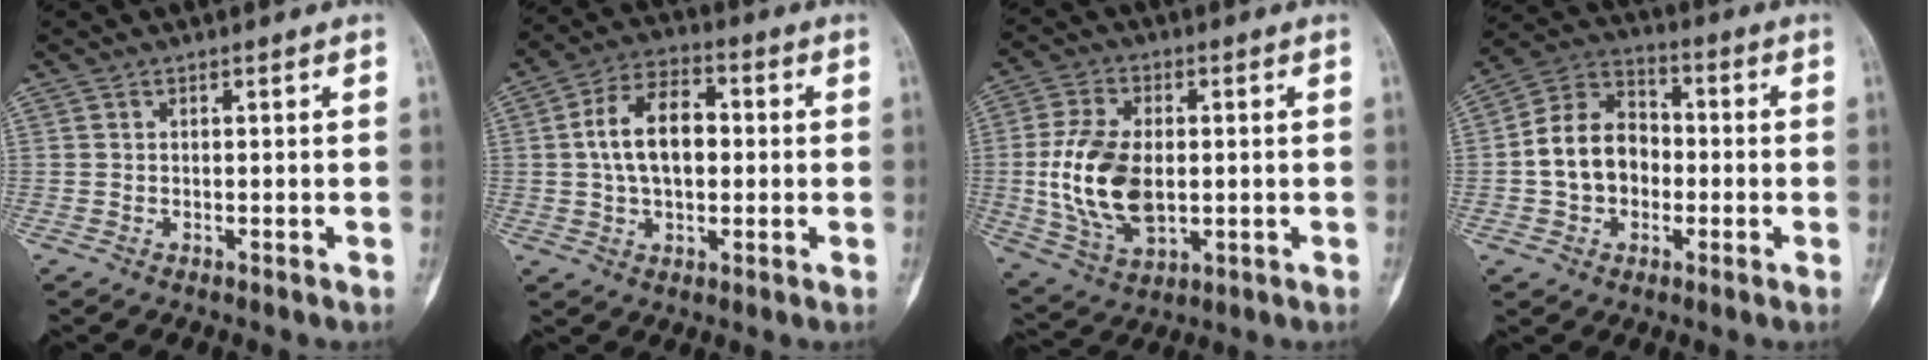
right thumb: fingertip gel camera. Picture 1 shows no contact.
{"total": 12.0, "force": [0.8, 7.3, 9.5], "torque": [-0.154, 0.021, 0.009]}
{"total": 15.1, "force": [-0.4, 9.1, 12.1], "torque": [-0.234, -0.005, 0.003]}
{"total": 12.2, "force": [-1.3, 9.5, 7.6], "torque": [-0.108, 0.037, -0.032]}